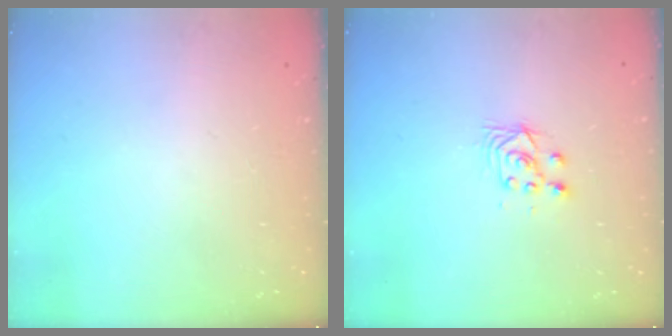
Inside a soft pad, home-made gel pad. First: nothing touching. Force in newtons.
{"total": 4.1, "press": 3.9, "slide": 1.3}